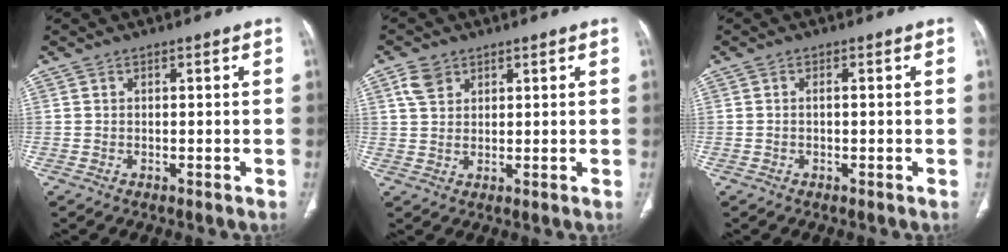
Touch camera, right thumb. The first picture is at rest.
{"total": 4.1, "force": [2.2, 2.9, 2.0], "torque": [-0.033, -0.003, 0.049]}
{"total": 0.9, "force": [-0.1, 0.4, 0.8], "torque": [-0.016, 0.003, -0.002]}